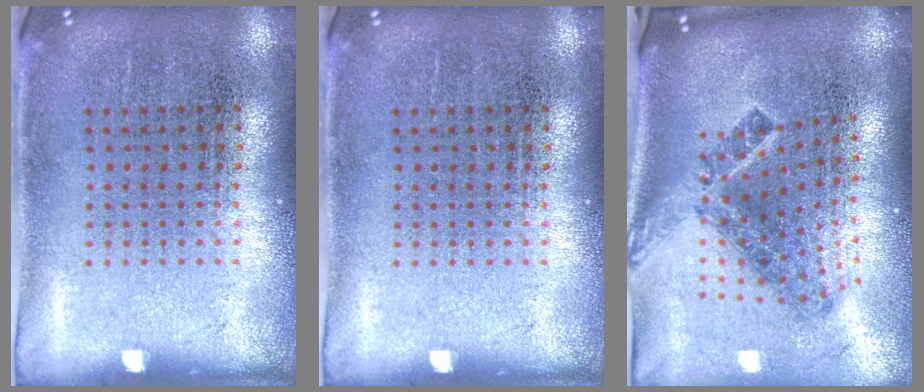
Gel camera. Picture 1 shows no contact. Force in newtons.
{"total": 0.0}
{"total": 2.1, "press": 1.3, "slide": 1.6}